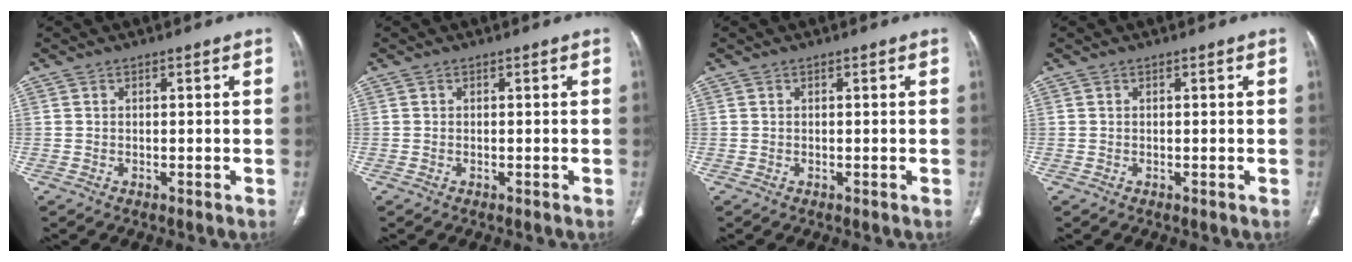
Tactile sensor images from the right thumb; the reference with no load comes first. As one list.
[{"total": 0.0}, {"total": 0.0}, {"total": 0.0}]